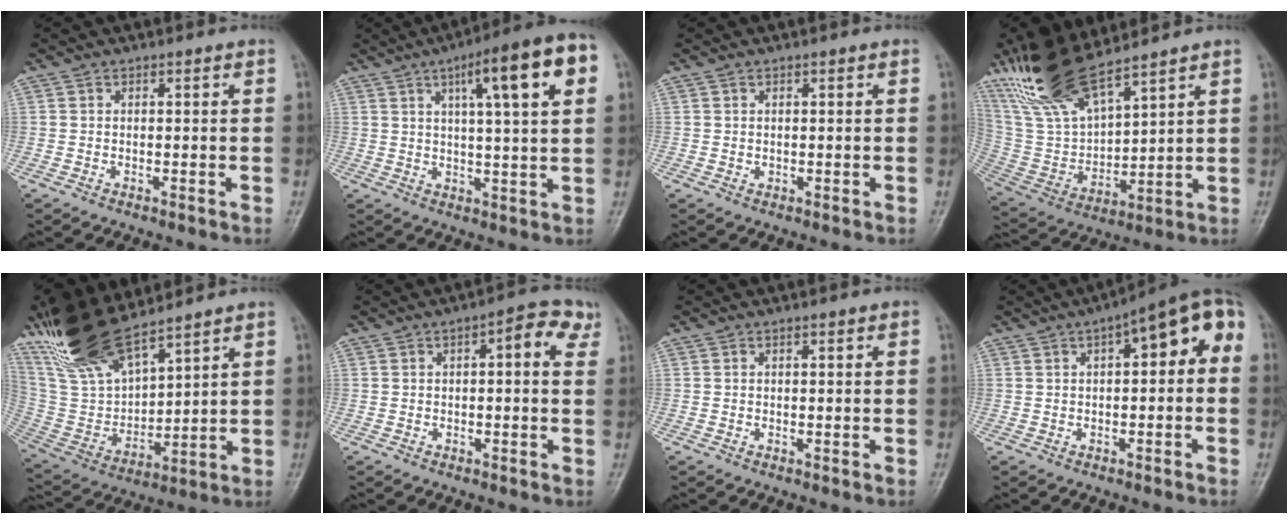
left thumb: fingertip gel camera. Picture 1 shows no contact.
{"total": 15.0, "force": [5.8, 2.6, 13.6], "torque": [-0.189, 0.007, 0.077]}
{"total": 0.6, "force": [0.3, 0.5, 0.2], "torque": [0.001, 0.002, 0.007]}
{"total": 15.9, "force": [12.8, 4.3, 8.3], "torque": [-0.150, -0.056, 0.268]}
{"total": 17.7, "force": [13.9, 5.6, 9.5], "torque": [-0.162, -0.061, 0.285]}
{"total": 6.2, "force": [2.1, 2.4, 5.3], "torque": [-0.058, 0.015, 0.018]}
{"total": 0.7, "force": [0.1, 0.1, 0.7], "torque": [-0.013, 0.001, 0.003]}
{"total": 10.8, "force": [2.4, 4.2, 9.6], "torque": [-0.108, 0.034, 0.020]}